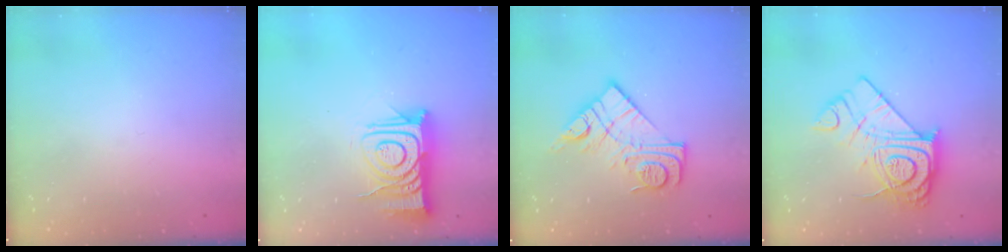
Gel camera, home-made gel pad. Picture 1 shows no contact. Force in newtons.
{"total": 14.8, "press": 14.7, "slide": 1.0}
{"total": 14.6, "press": 14.5, "slide": 0.8}
{"total": 19.5, "press": 19.4, "slide": 1.6}